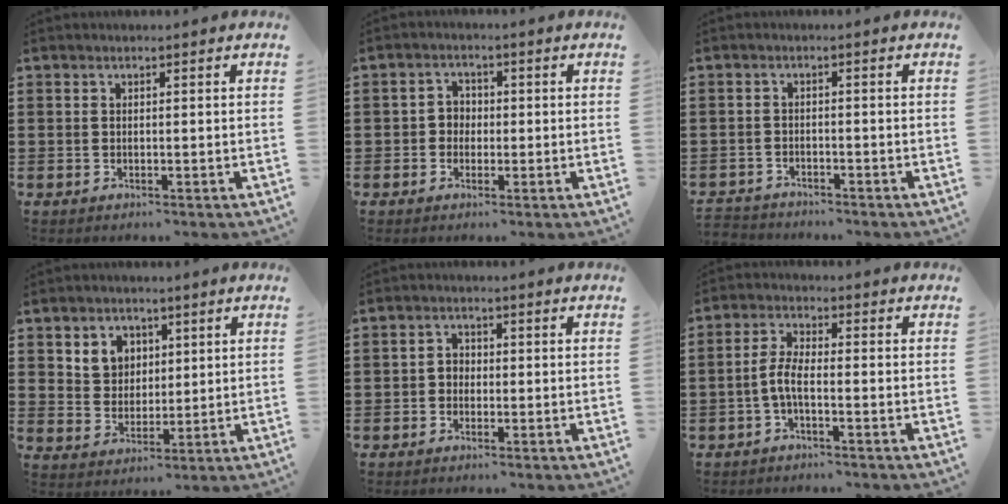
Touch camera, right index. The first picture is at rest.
{"total": 2.4, "force": [-0.7, 2.1, 0.9], "torque": [-0.024, 0.007, -0.017]}
{"total": 2.1, "force": [-2.0, 0.4, -0.2], "torque": [-0.004, 0.001, -0.046]}
{"total": 4.8, "force": [2.2, 4.1, 1.1], "torque": [-0.034, 0.012, 0.039]}
{"total": 1.7, "force": [-0.8, 1.4, 0.6], "torque": [-0.016, 0.005, -0.018]}
{"total": 3.9, "force": [-1.5, 1.0, 3.4], "torque": [-0.088, -0.006, -0.037]}